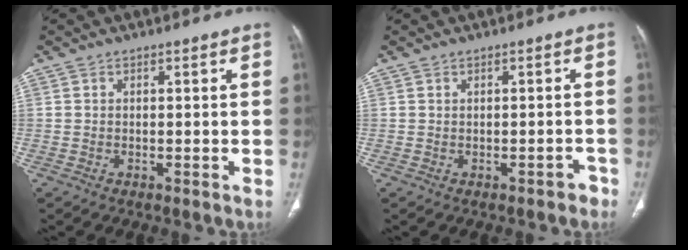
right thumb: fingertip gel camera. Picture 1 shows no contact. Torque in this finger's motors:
{"motor_torque": [0.53, -0.29, -0.20, -0.19, 0.10]}